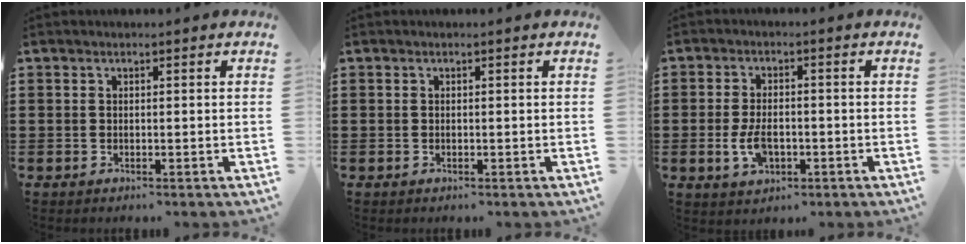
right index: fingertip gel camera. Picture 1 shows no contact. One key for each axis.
{"total": 0.0}
{"total": 5.0, "fx": -1.3, "fy": 2.8, "fz": 3.9, "tx": -0.089, "ty": -0.002, "tz": -0.026}